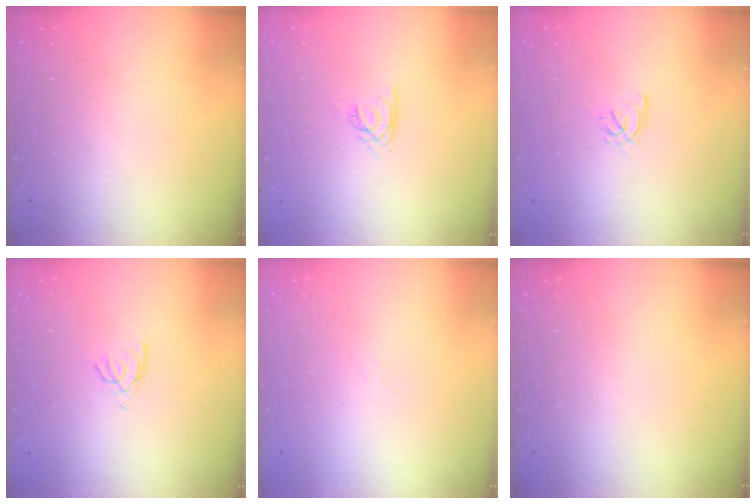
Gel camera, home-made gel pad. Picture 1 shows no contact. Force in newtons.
{"total": 2.2, "press": 2.2, "slide": 0.3}
{"total": 1.7, "press": 1.6, "slide": 0.5}
{"total": 2.3, "press": 2.3, "slide": 0.2}
{"total": 2.1, "press": 2.0, "slide": 0.6}
{"total": 0.0}